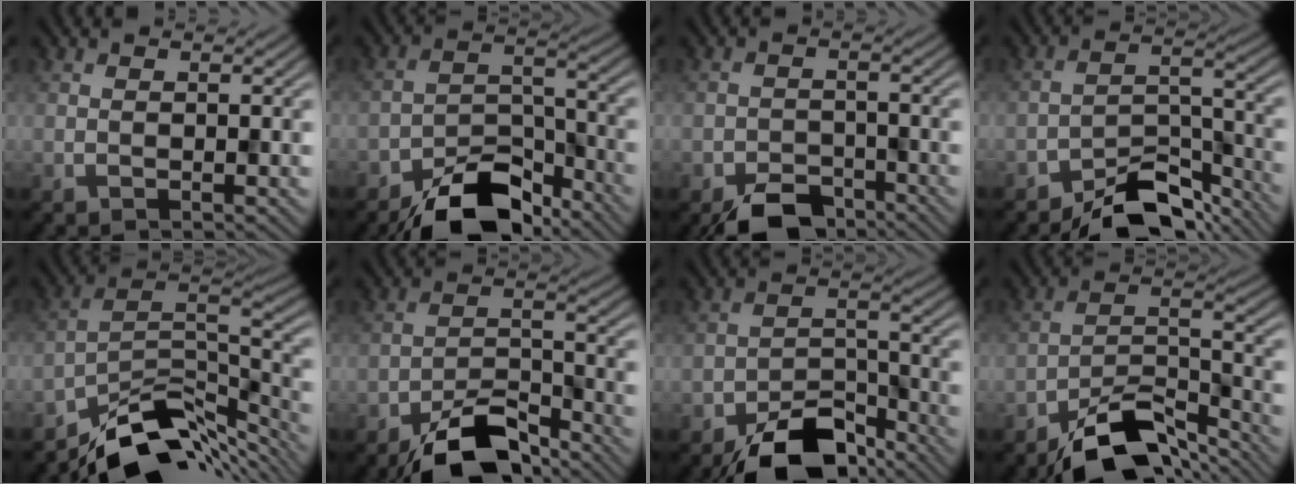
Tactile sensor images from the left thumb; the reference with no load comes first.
{"total": 10.2, "force": [-8.1, 4.1, 4.7], "torque": [-0.065, 0.000, -0.153]}
{"total": 5.3, "force": [-4.4, 2.3, 2.0], "torque": [-0.027, -0.004, -0.079]}
{"total": 8.3, "force": [-7.0, 2.9, 3.4], "torque": [-0.042, 0.007, -0.130]}
{"total": 11.6, "force": [-8.8, 4.9, 5.8], "torque": [-0.092, -0.003, -0.155]}
{"total": 9.1, "force": [-7.0, 3.3, 4.7], "torque": [-0.072, 0.000, -0.136]}
{"total": 9.7, "force": [-7.4, 4.1, 4.7], "torque": [-0.066, -0.006, -0.136]}
{"total": 11.0, "force": [-8.5, 4.1, 5.7], "torque": [-0.088, 0.000, -0.158]}